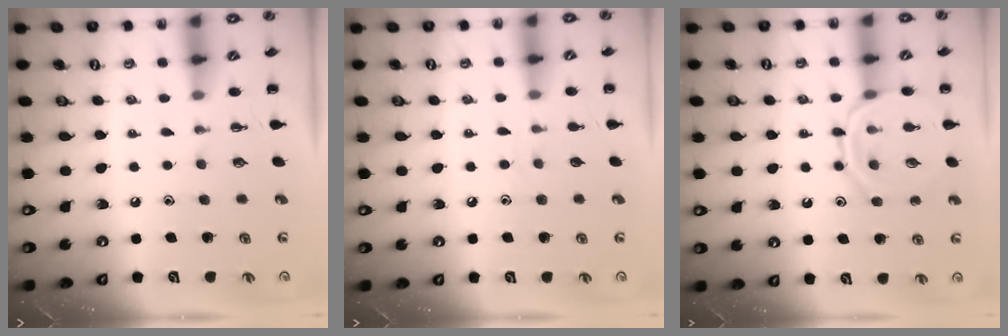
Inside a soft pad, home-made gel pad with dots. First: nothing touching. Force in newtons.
{"total": 2.5, "press": 2.3, "slide": 0.9}
{"total": 11.7, "press": 11.7, "slide": 0.8}